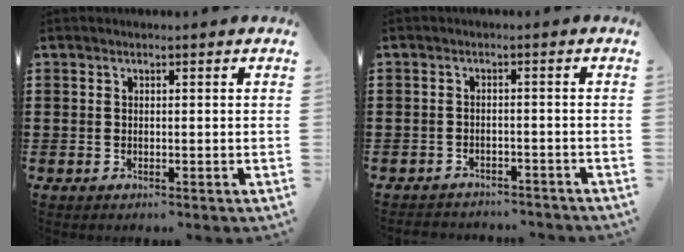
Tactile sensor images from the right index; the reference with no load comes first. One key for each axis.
{"total": 2.1, "fx": -2.1, "fy": 0.3, "fz": -0.1, "tx": -0.006, "ty": -0.001, "tz": -0.045}